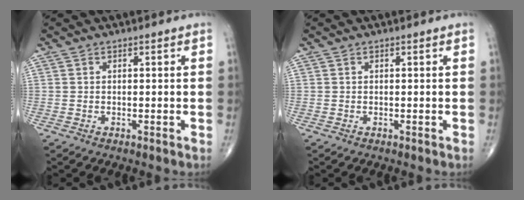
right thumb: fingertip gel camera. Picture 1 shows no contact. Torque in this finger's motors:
{"motor_torque": [0.09, 0.10, -0.08, -0.03, 0.00]}